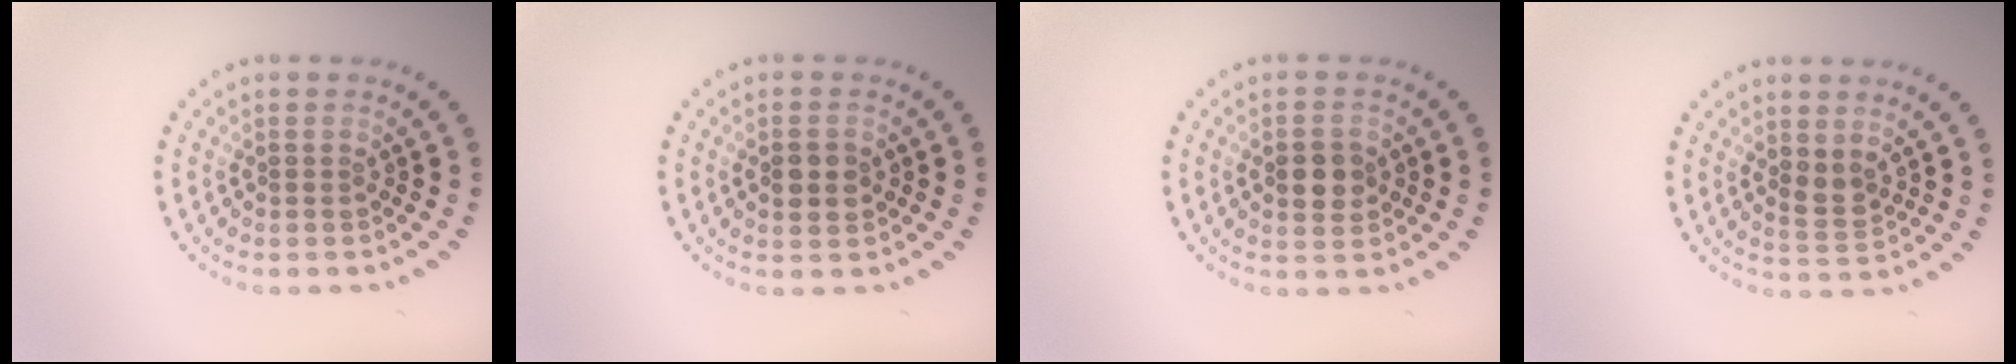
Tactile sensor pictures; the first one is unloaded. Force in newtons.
{"total": 2.4, "press": 2.4, "slide": 0.1}
{"total": 2.7, "press": 2.7, "slide": 0.1}
{"total": 1.7, "press": 1.6, "slide": 0.7}